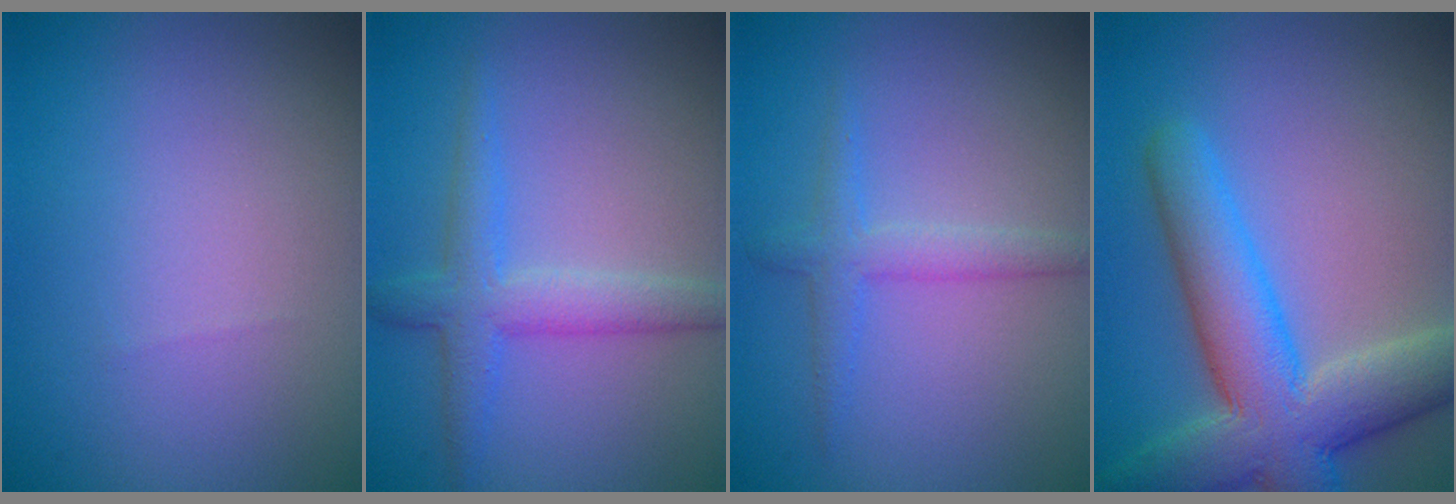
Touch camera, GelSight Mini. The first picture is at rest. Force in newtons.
{"total": 3.5, "press": 3.5, "slide": 0.1}
{"total": 2.3, "press": 2.3, "slide": 0.1}
{"total": 8.9, "press": 8.9, "slide": 0.6}